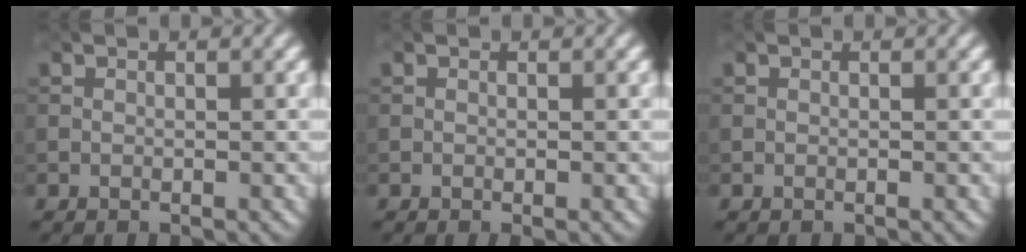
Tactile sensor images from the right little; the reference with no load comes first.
{"total": 1.0, "force": [-0.2, 0.3, 0.9], "torque": [-0.016, -0.001, -0.005]}
{"total": 0.0}